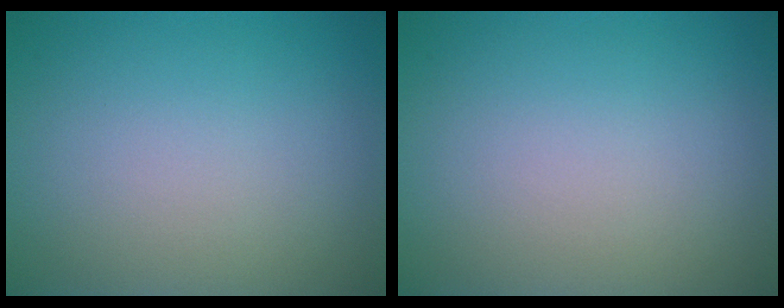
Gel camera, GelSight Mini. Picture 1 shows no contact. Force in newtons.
{"total": 0.0}